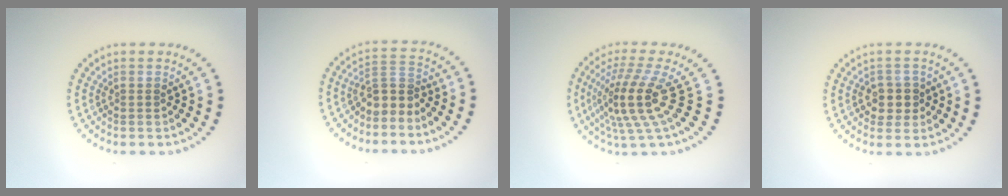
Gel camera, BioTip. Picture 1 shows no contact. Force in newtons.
{"total": 2.4, "press": 2.0, "slide": 1.5}
{"total": 5.0, "press": 3.5, "slide": 3.6}
{"total": 2.5, "press": 2.3, "slide": 0.9}